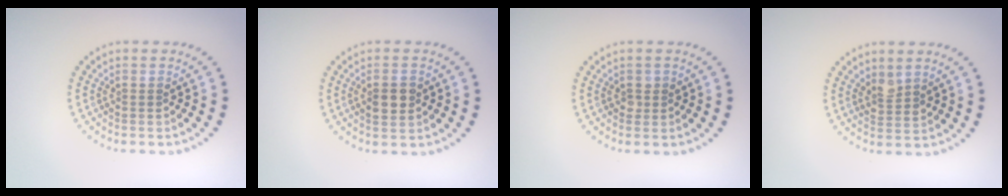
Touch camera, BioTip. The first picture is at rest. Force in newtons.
{"total": 2.2, "press": 2.2, "slide": 0.0}
{"total": 1.0, "press": 0.9, "slide": 0.2}
{"total": 1.7, "press": 1.4, "slide": 1.0}